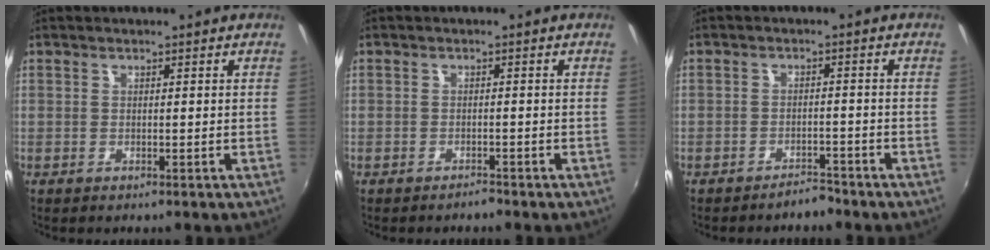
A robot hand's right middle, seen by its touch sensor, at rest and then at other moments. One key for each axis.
{"total": 1.2, "fx": -1.2, "fy": 0.3, "fz": 0.1, "tx": -0.007, "ty": 0.002, "tz": -0.018}
{"total": 2.8, "fx": -2.6, "fy": 0.9, "fz": 0.4, "tx": -0.012, "ty": 0.006, "tz": -0.036}